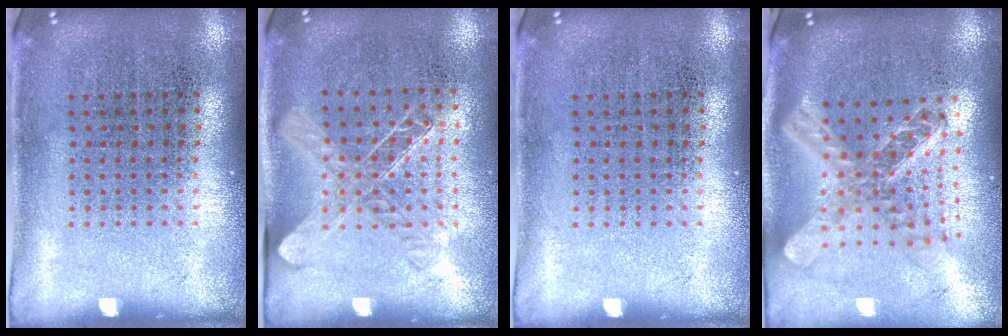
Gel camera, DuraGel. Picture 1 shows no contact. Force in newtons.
{"total": 1.4, "press": 1.2, "slide": 0.6}
{"total": 0.0}
{"total": 2.5, "press": 1.9, "slide": 1.5}